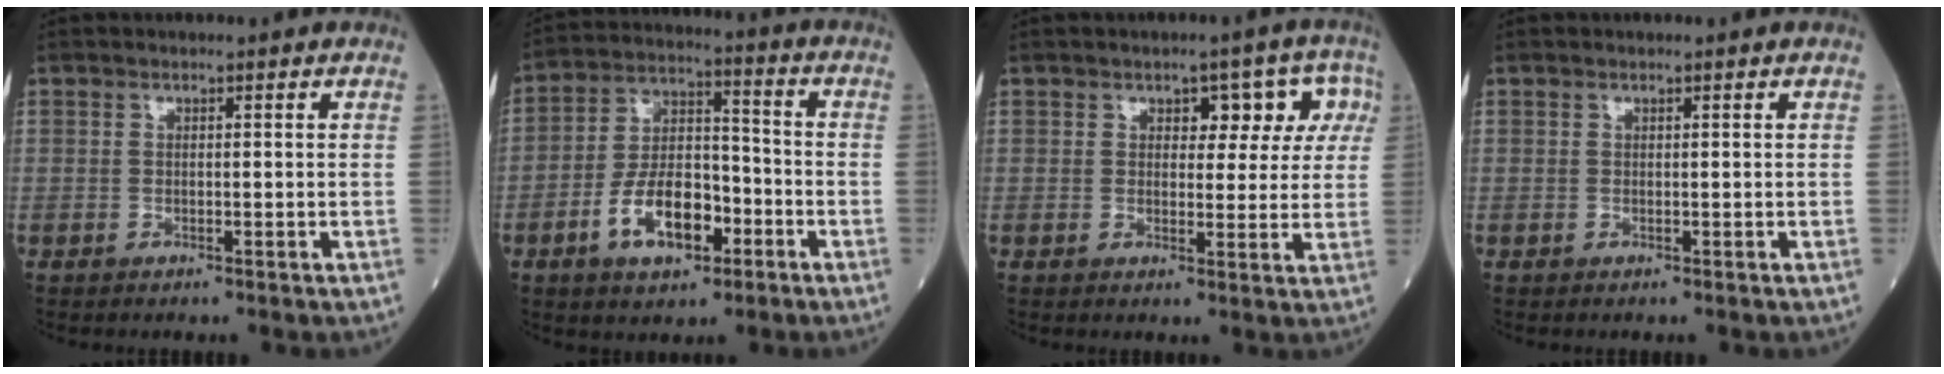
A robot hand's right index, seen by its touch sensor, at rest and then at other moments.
{"total": 11.3, "force": [-4.8, 5.4, 8.7], "torque": [-0.170, 0.014, -0.083]}
{"total": 6.2, "force": [2.3, 3.6, 4.5], "torque": [-0.035, 0.026, 0.025]}
{"total": 0.0}